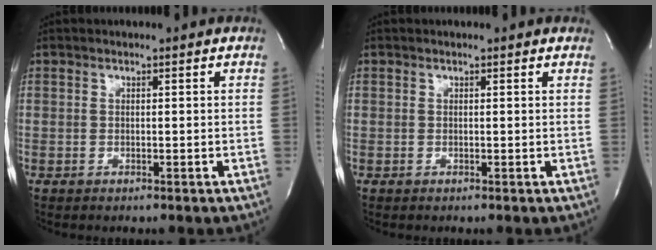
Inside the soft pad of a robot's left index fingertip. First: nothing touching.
{"total": 0.8, "force": [0.7, 0.4, 0.1], "torque": [-0.009, 0.009, 0.004]}